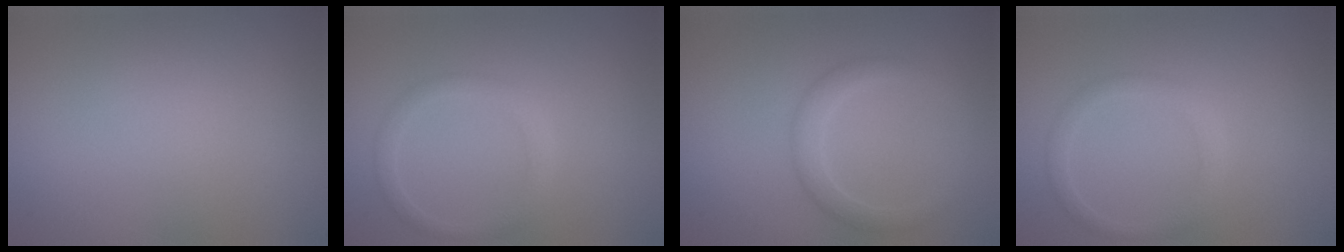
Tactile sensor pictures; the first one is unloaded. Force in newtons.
{"total": 1.9, "press": 1.8, "slide": 0.1}
{"total": 2.1, "press": 2.1, "slide": 0.1}
{"total": 1.9, "press": 1.8, "slide": 0.1}